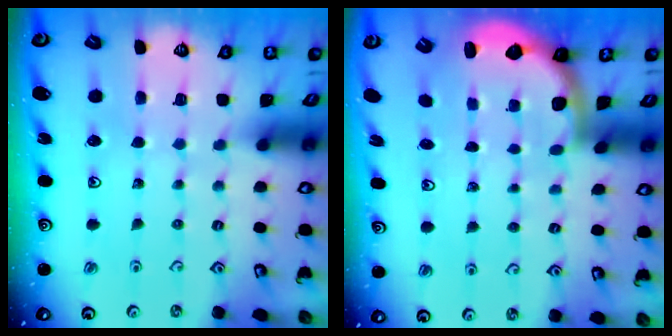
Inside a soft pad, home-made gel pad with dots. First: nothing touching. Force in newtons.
{"total": 2.4, "press": 2.1, "slide": 1.2}